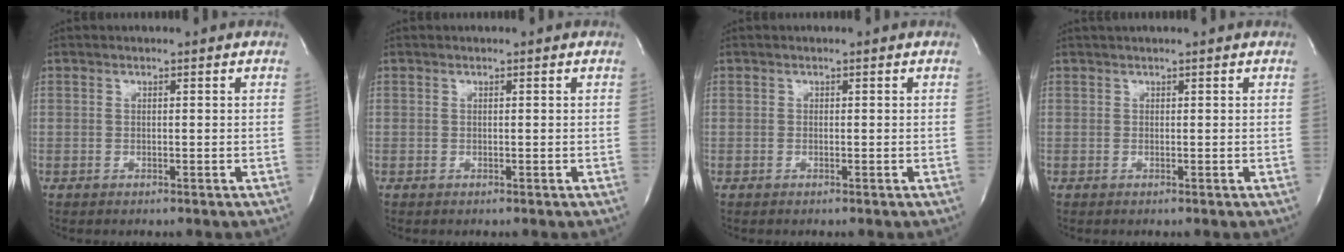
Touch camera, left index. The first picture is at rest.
{"total": 0.0}
{"total": 0.0}
{"total": 2.0, "force": [1.8, -0.2, 0.9], "torque": [-0.012, 0.023, 0.031]}